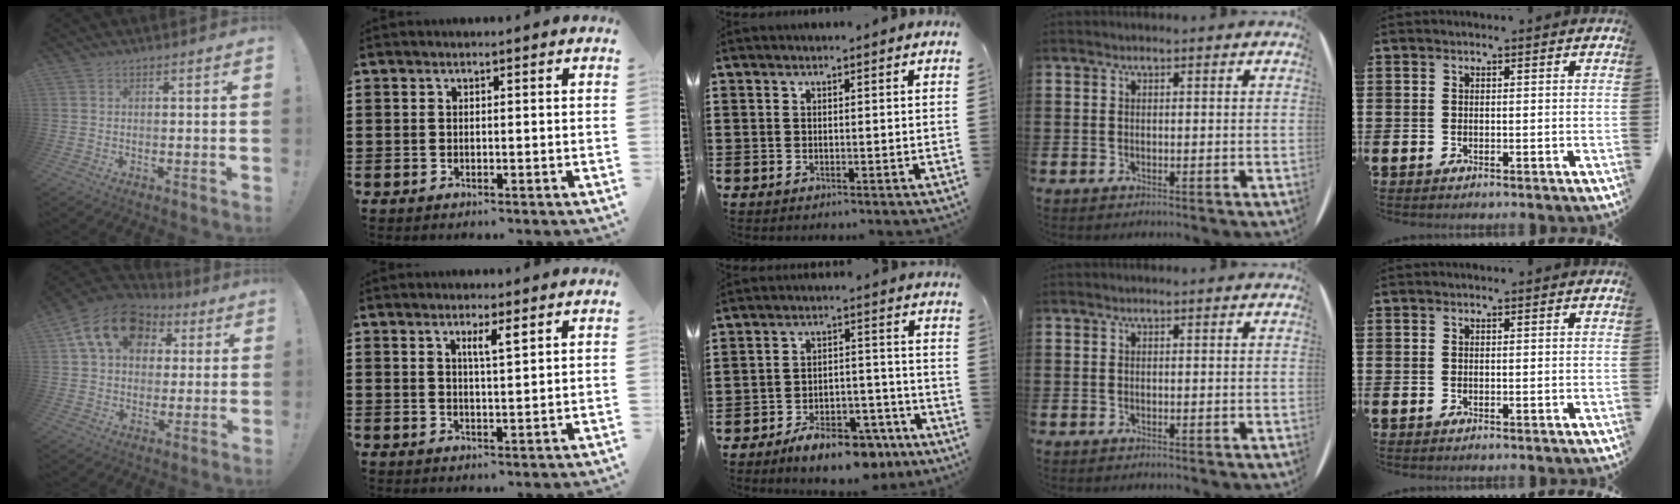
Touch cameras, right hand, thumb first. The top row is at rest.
{"thumb": {"total": 16.8, "force": [6.5, 12.2, 9.6], "torque": [-0.146, -0.011, 0.121]}, "index": {"total": 2.7, "force": [1.4, 0.4, 2.3], "torque": [-0.040, -0.001, 0.021]}, "middle": {"total": 8.0, "force": [-6.5, 2.4, 4.0], "torque": [-0.057, 0.023, -0.116]}}